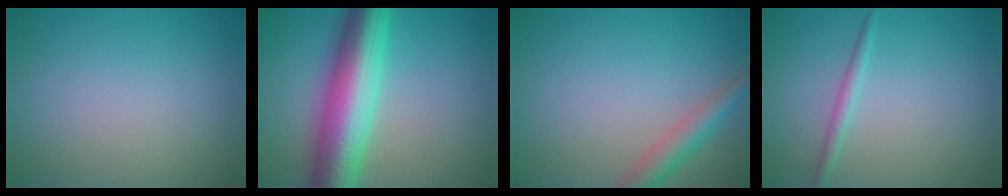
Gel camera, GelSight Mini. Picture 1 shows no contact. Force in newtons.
{"total": 10.5, "press": 10.5, "slide": 0.0}
{"total": 3.3, "press": 3.3, "slide": 0.1}
{"total": 1.3, "press": 1.3, "slide": 0.1}